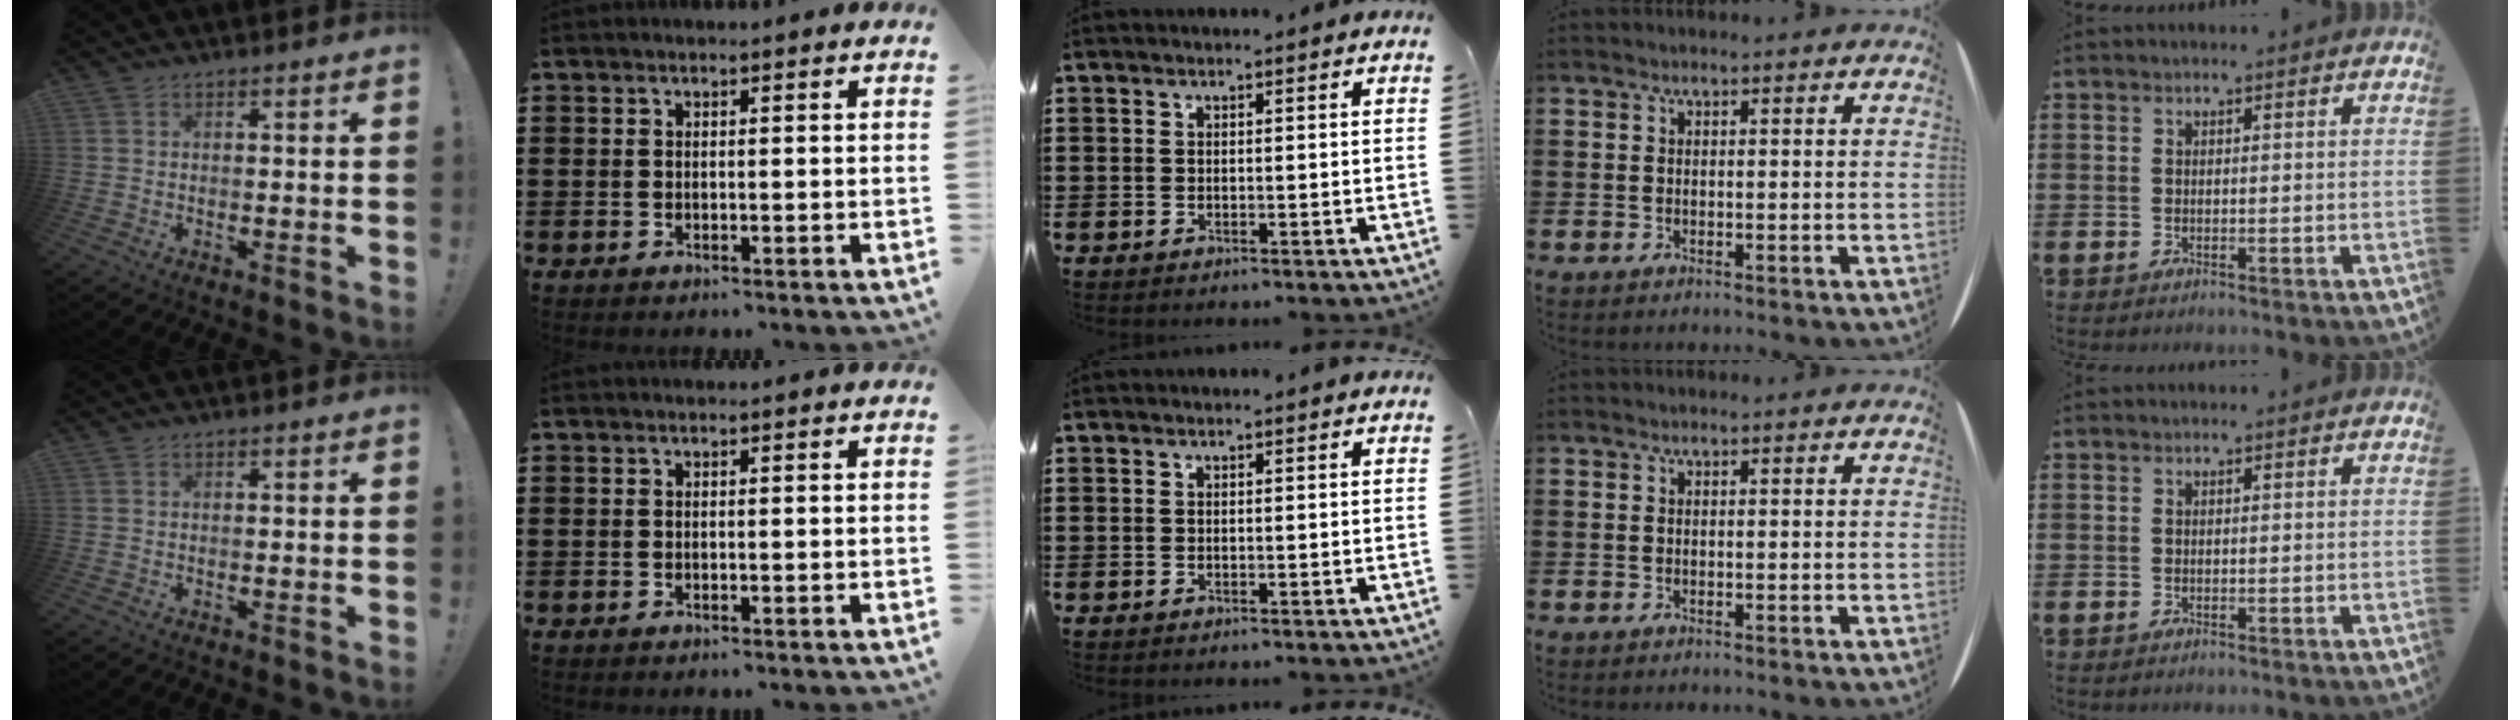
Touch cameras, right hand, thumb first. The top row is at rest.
{}